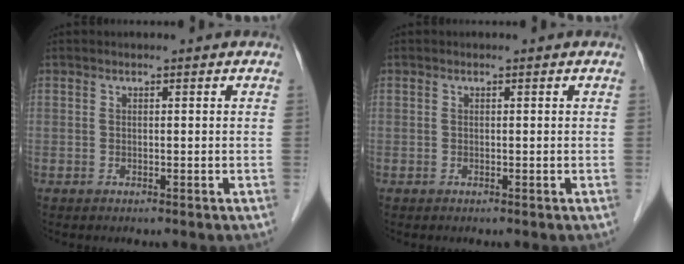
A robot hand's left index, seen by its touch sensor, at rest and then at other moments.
{"total": 0.0}